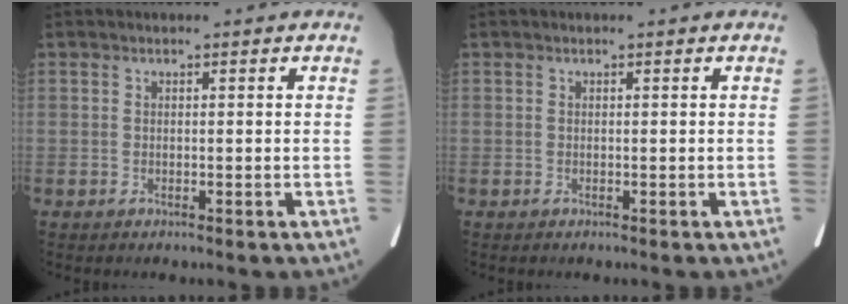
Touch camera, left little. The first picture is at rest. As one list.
[{"total": 0.0}]